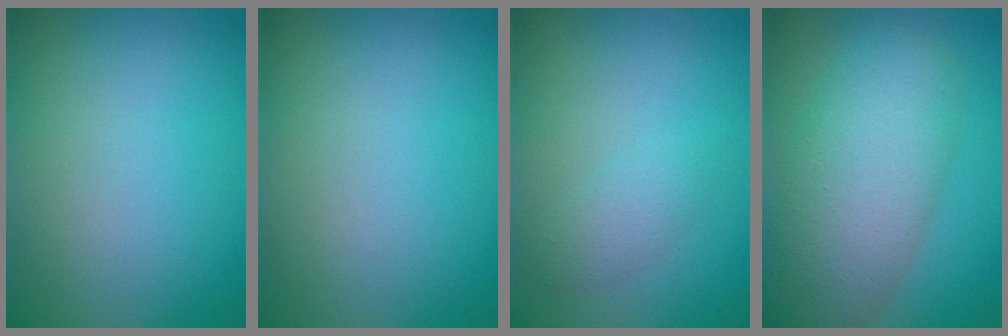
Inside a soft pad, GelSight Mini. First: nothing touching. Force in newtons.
{"total": 0.0}
{"total": 1.4, "press": 1.4, "slide": 0.1}
{"total": 8.5, "press": 8.5, "slide": 0.5}